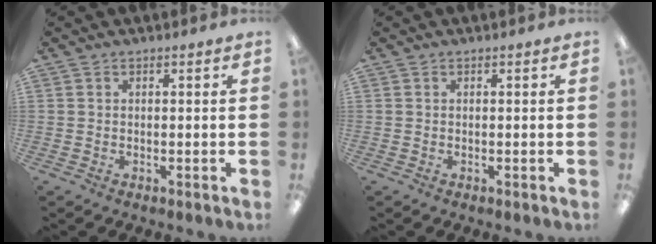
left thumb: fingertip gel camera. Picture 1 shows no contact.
{"total": 0.0}